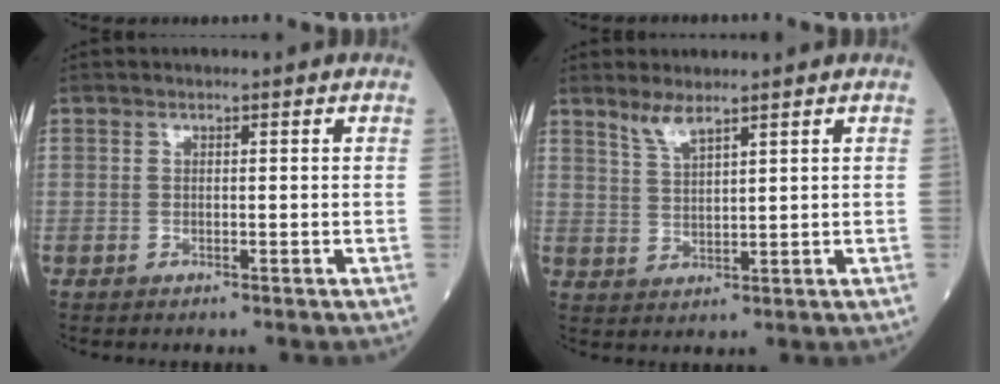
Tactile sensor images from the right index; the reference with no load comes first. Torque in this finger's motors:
{"motor_torque": [-0.06, -0.07, 0.02, 0.00]}